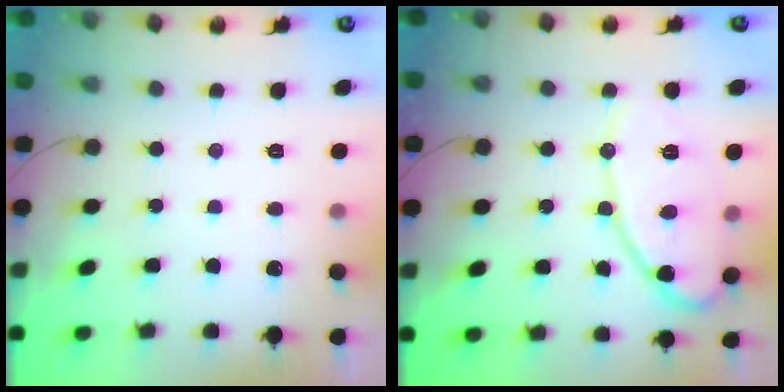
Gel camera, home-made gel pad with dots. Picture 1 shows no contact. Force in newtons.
{"total": 11.9, "press": 11.8, "slide": 0.5}